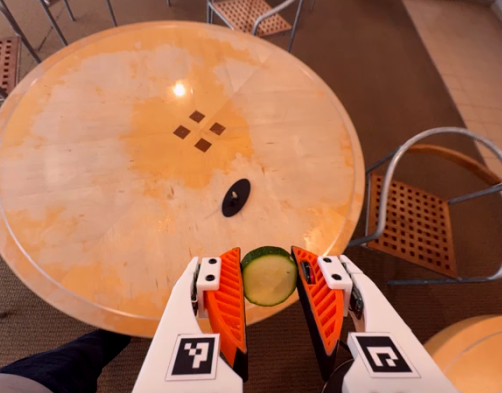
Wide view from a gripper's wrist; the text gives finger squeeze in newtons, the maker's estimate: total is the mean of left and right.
{"total": 9.9, "left": 10.0, "right": 9.8}